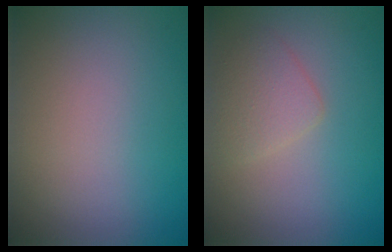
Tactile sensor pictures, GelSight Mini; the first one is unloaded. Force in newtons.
{"total": 2.2, "press": 2.2, "slide": 0.2}